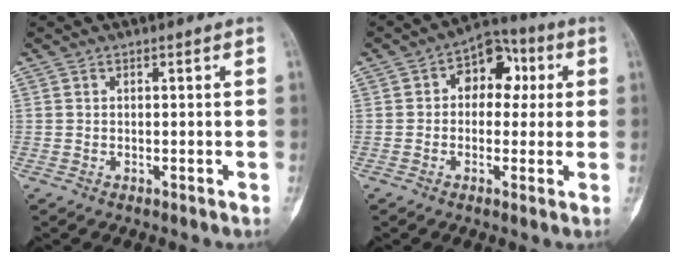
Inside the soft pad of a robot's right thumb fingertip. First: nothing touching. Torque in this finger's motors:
{"motor_torque": [-0.23, 1.43, 0.43, 0.09, 0.02]}